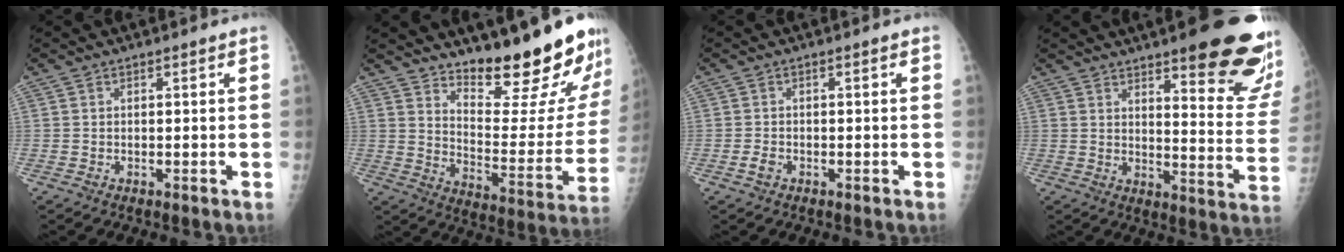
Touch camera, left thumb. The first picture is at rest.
{"total": 21.7, "force": [18.2, 3.8, 11.2], "torque": [-0.129, -0.159, 0.257]}
{"total": 1.5, "force": [-0.8, 1.0, 0.7], "torque": [-0.017, 0.001, -0.016]}
{"total": 22.6, "force": [14.4, 5.3, 16.6], "torque": [-0.179, -0.081, 0.180]}